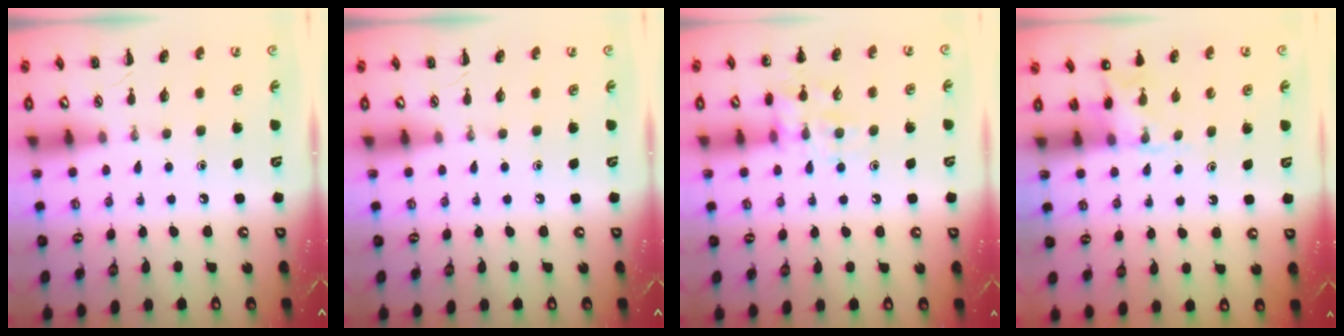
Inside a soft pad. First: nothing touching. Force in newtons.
{"total": 0.0}
{"total": 12.7, "press": 12.6, "slide": 1.4}
{"total": 4.3, "press": 4.1, "slide": 1.2}